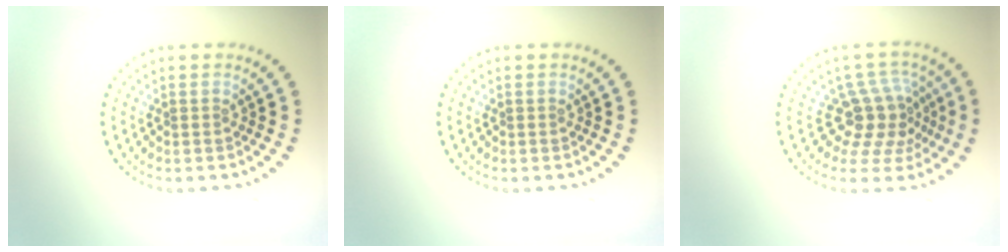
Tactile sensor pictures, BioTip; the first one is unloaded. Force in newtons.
{"total": 0.0}
{"total": 4.3, "press": 3.2, "slide": 2.9}